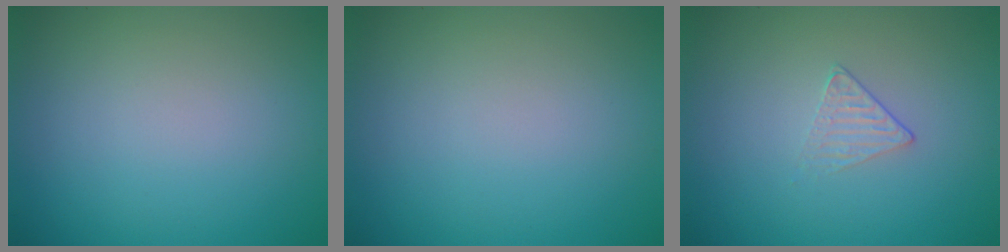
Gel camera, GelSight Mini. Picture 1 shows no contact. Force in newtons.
{"total": 0.0}
{"total": 1.1, "press": 0.5, "slide": 1.0}